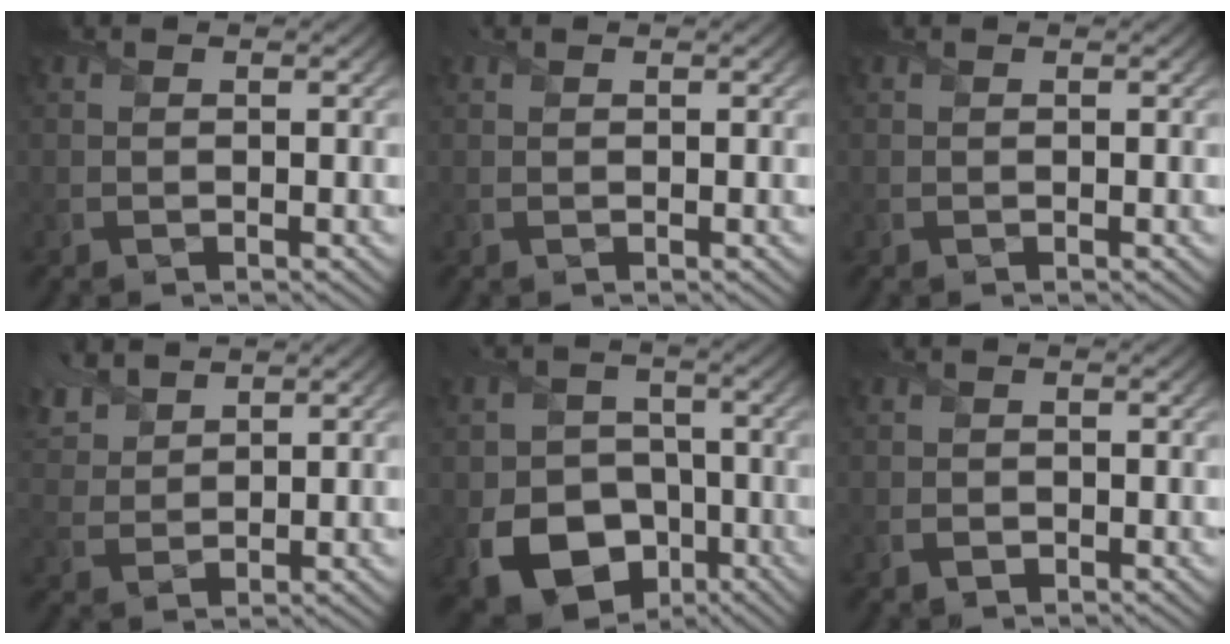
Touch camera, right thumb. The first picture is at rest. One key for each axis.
{"total": 0.0}
{"total": 0.0}
{"total": 6.2, "fx": 4.7, "fy": 2.8, "fz": 3.0, "tx": -0.089, "ty": 0.018, "tz": 0.096}
{"total": 11.9, "fx": -4.8, "fy": 9.1, "fz": 6.0, "tx": -0.121, "ty": -0.052, "tz": -0.088}
{"total": 1.2, "fx": -0.6, "fy": 0.9, "fz": 0.6, "tx": -0.011, "ty": -0.006, "tz": -0.012}